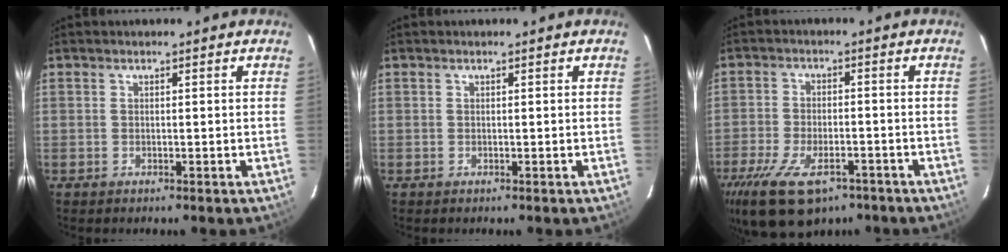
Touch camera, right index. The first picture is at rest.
{"total": 0.0}
{"total": 14.9, "force": [-9.6, 7.0, 9.0], "torque": [-0.198, -0.033, -0.159]}